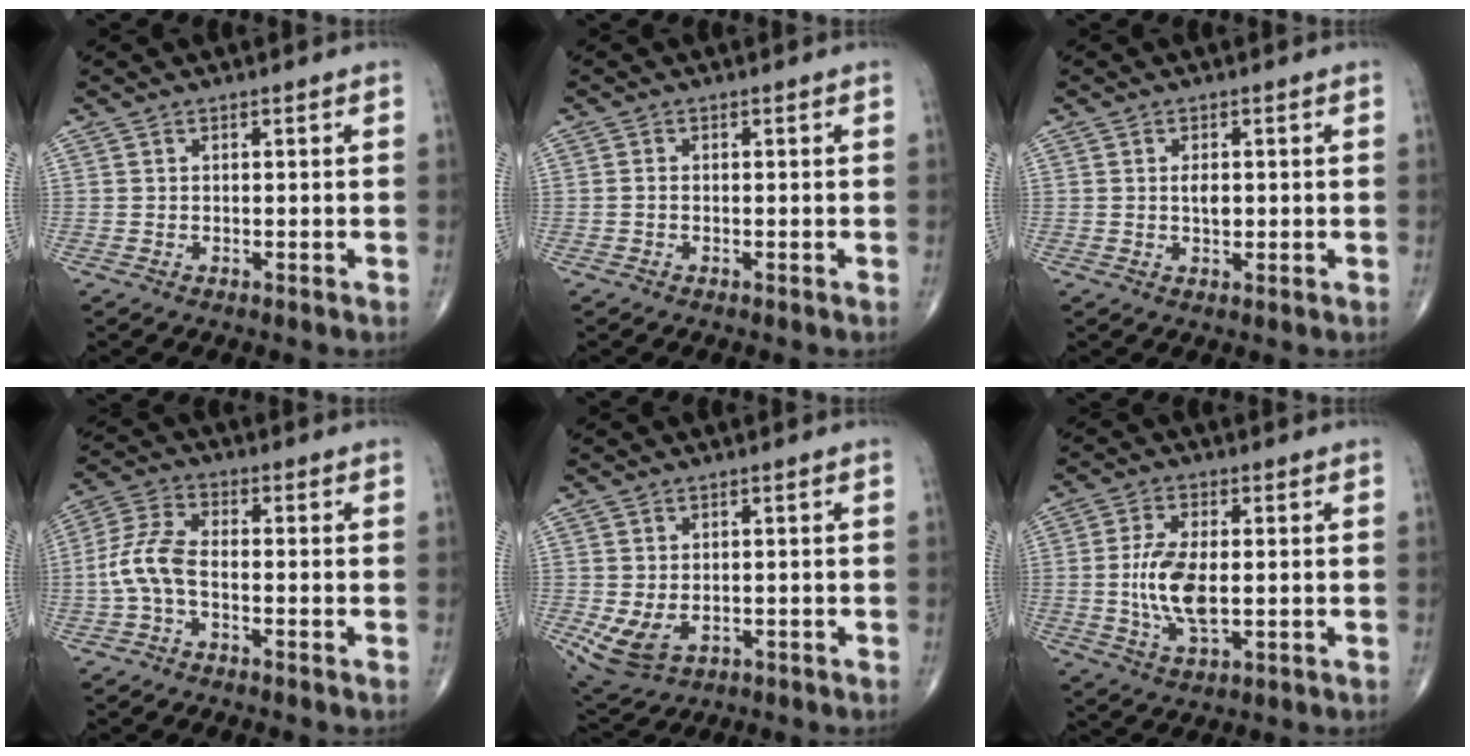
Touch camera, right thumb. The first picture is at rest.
{"total": 0.6, "force": [-0.2, 0.4, 0.4], "torque": [-0.006, 0.000, -0.007]}
{"total": 2.4, "force": [0.2, 1.3, 2.0], "torque": [-0.031, -0.001, 0.002]}
{"total": 6.1, "force": [-1.3, 2.0, 5.6], "torque": [-0.146, 0.017, -0.035]}
{"total": 6.5, "force": [-1.3, 4.3, 4.6], "torque": [-0.091, -0.006, -0.008]}
{"total": 9.4, "force": [-0.4, 4.2, 8.4], "torque": [-0.170, -0.009, -0.006]}